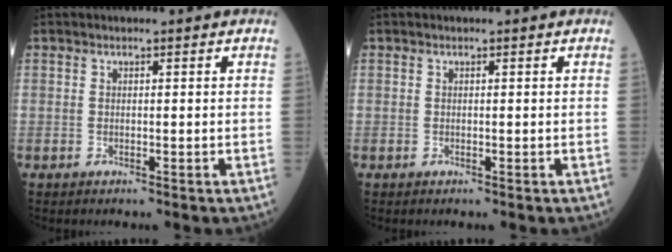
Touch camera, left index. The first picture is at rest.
{"total": 0.0}